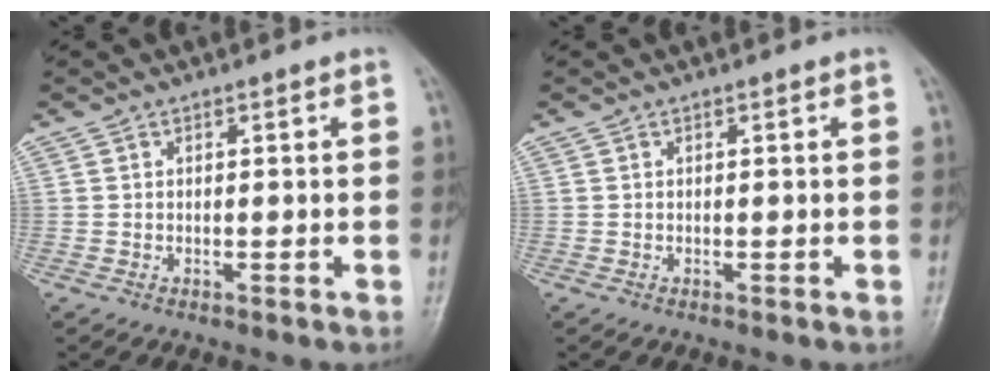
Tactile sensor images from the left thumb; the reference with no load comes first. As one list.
[{"total": 0.0}]